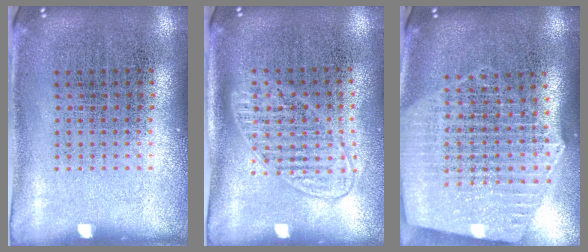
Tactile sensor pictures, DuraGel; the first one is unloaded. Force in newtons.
{"total": 1.4, "press": 1.2, "slide": 0.7}
{"total": 2.8, "press": 2.4, "slide": 1.4}